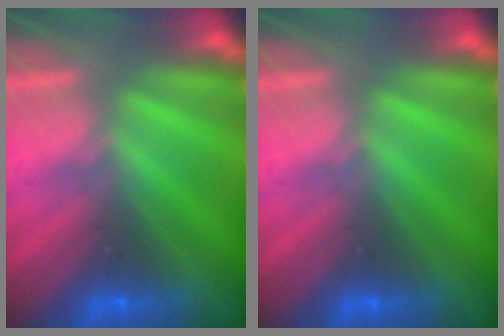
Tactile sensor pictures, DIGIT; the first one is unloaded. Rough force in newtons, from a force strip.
{"total": 0.0}